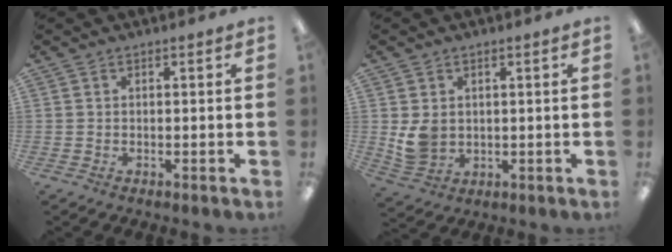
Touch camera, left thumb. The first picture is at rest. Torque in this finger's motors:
{"motor_torque": [0.83, 1.15, 0.53, -0.60, 0.04]}